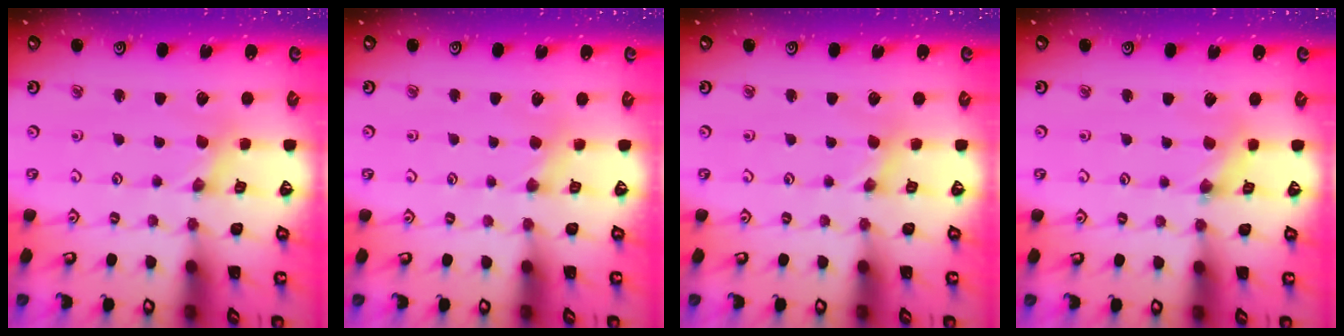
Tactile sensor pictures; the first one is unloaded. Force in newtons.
{"total": 2.8, "press": 2.7, "slide": 0.5}
{"total": 0.5, "press": 0.5, "slide": 0.1}
{"total": 1.4, "press": 1.3, "slide": 0.3}